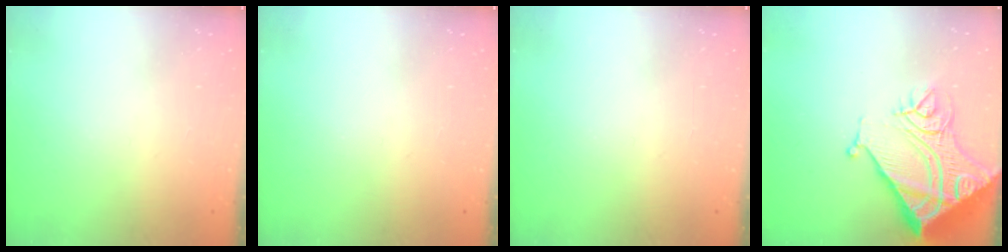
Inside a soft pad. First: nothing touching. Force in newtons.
{"total": 0.0}
{"total": 0.0}
{"total": 23.6, "press": 23.4, "slide": 3.0}